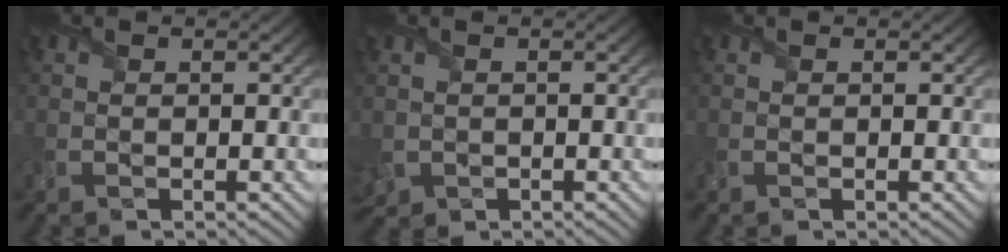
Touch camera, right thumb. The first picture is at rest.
{"total": 2.2, "force": [-0.5, 2.0, 0.9], "torque": [-0.035, -0.015, -0.013]}
{"total": 0.0}